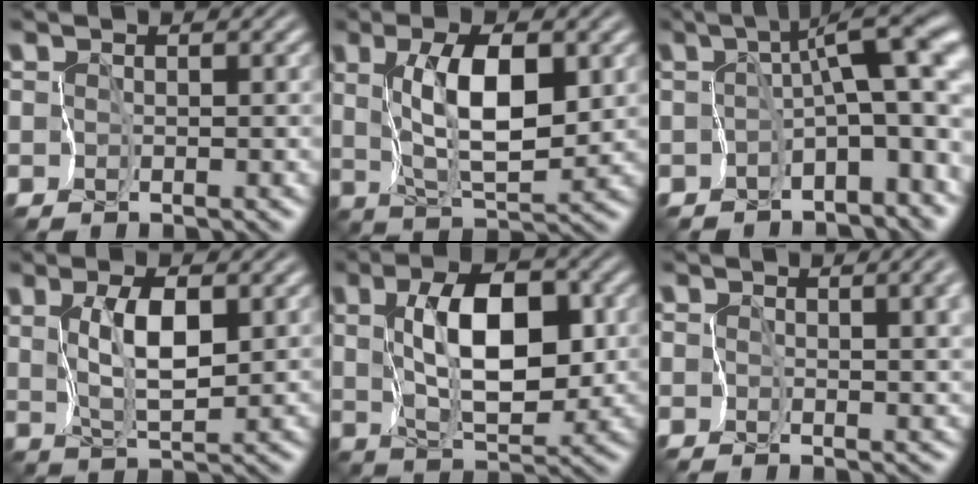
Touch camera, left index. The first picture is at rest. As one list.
[{"total": 6.2, "force": [2.1, 2.1, 5.4], "torque": [-0.102, 0.001, 0.049]}, {"total": 9.2, "force": [-2.3, 3.1, 8.4], "torque": [-0.109, 0.012, -0.042]}, {"total": 3.7, "force": [1.9, 1.0, 3.1], "torque": [-0.068, 0.001, 0.046]}, {"total": 7.3, "force": [1.9, 3.4, 6.2], "torque": [-0.106, 0.004, 0.041]}, {"total": 5.2, "force": [0.6, 2.7, 4.4], "torque": [-0.034, -0.001, 0.013]}]